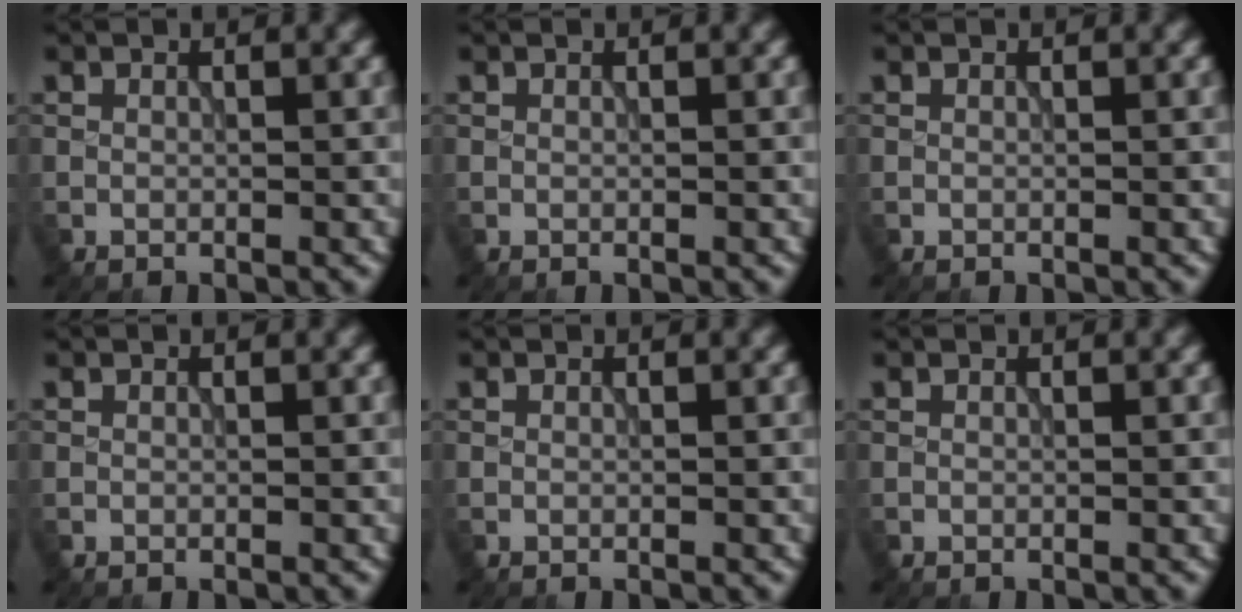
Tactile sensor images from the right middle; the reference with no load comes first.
{"total": 0.0}
{"total": 0.0}
{"total": 0.0}
{"total": 0.0}
{"total": 0.0}